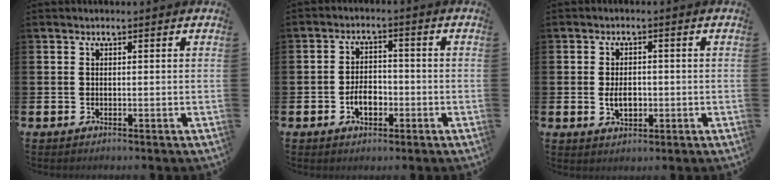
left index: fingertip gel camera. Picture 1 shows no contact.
{"total": 3.9, "force": [-1.4, 2.4, 2.7], "torque": [-0.039, 0.000, -0.030]}
{"total": 3.1, "force": [-0.3, 2.0, 2.4], "torque": [-0.028, -0.003, -0.011]}